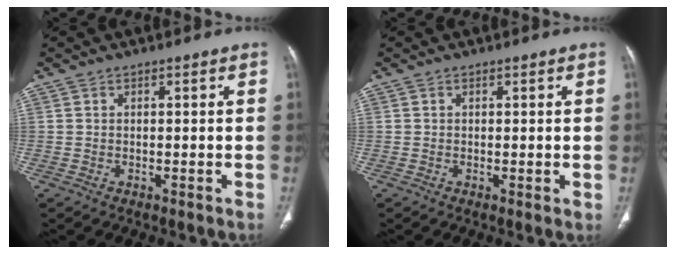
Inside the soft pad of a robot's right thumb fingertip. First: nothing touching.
{"total": 0.7, "force": [0.1, 0.2, 0.7], "torque": [-0.015, -0.005, 0.001]}